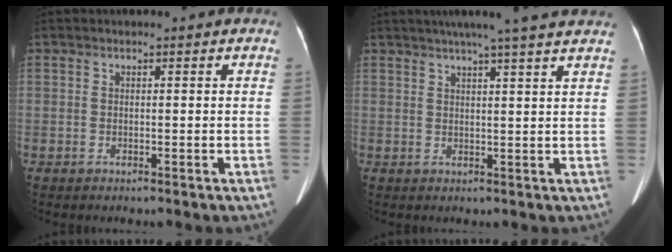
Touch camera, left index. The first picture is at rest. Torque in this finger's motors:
{"motor_torque": [0.37, -1.77, 0.03, 0.01]}